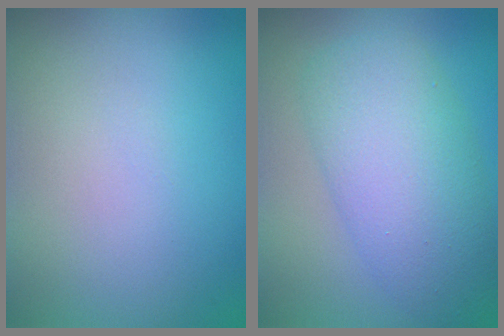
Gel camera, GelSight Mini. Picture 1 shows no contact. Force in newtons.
{"total": 6.8, "press": 6.8, "slide": 0.1}